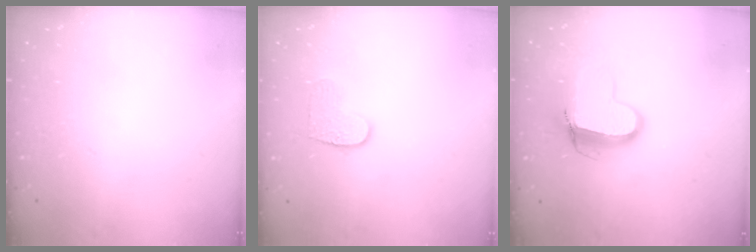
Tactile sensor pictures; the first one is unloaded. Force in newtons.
{"total": 6.4, "press": 6.4, "slide": 0.3}
{"total": 11.2, "press": 11.2, "slide": 0.9}